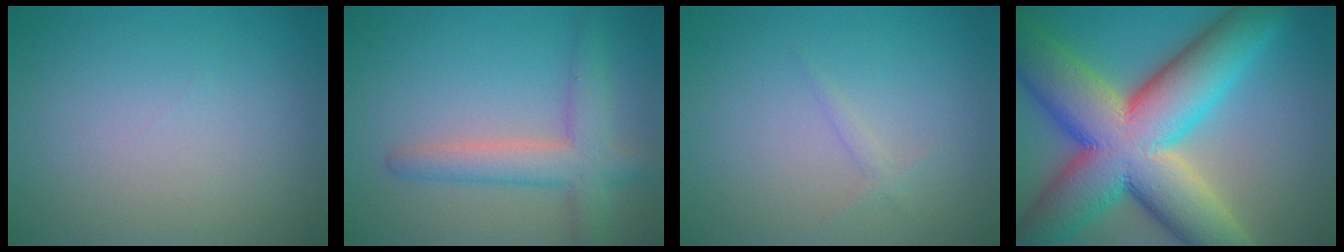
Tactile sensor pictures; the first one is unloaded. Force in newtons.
{"total": 4.3, "press": 4.3, "slide": 0.1}
{"total": 0.8, "press": 0.8, "slide": 0.1}
{"total": 17.1, "press": 17.1, "slide": 0.7}